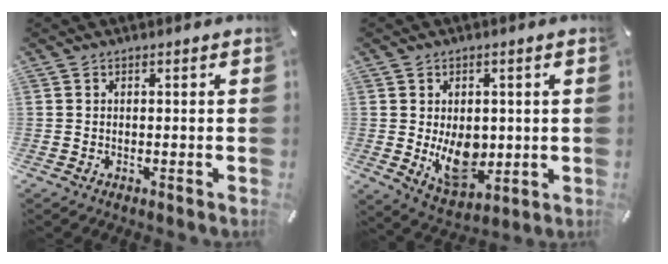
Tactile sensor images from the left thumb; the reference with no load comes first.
{"total": 10.5, "force": [-0.8, 7.5, 7.3], "torque": [-0.095, -0.015, -0.010]}